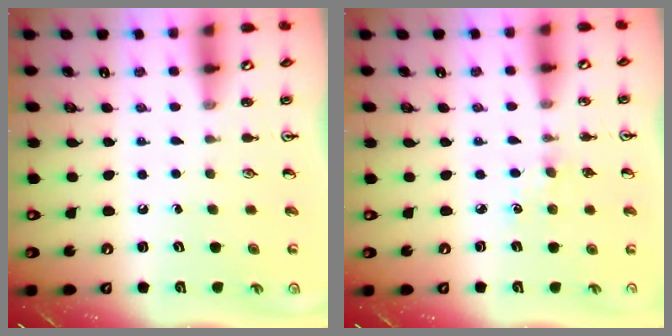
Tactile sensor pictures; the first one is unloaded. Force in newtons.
{"total": 2.8, "press": 2.7, "slide": 0.4}